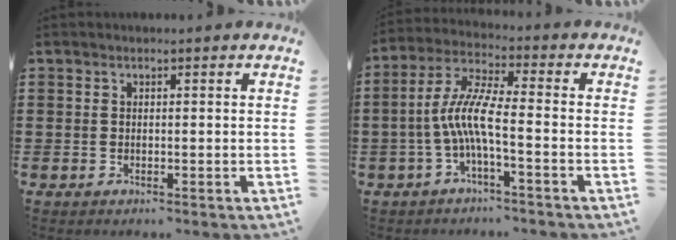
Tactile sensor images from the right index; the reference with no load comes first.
{"total": 7.7, "force": [-2.2, 1.1, 7.2], "torque": [-0.160, -0.008, -0.048]}